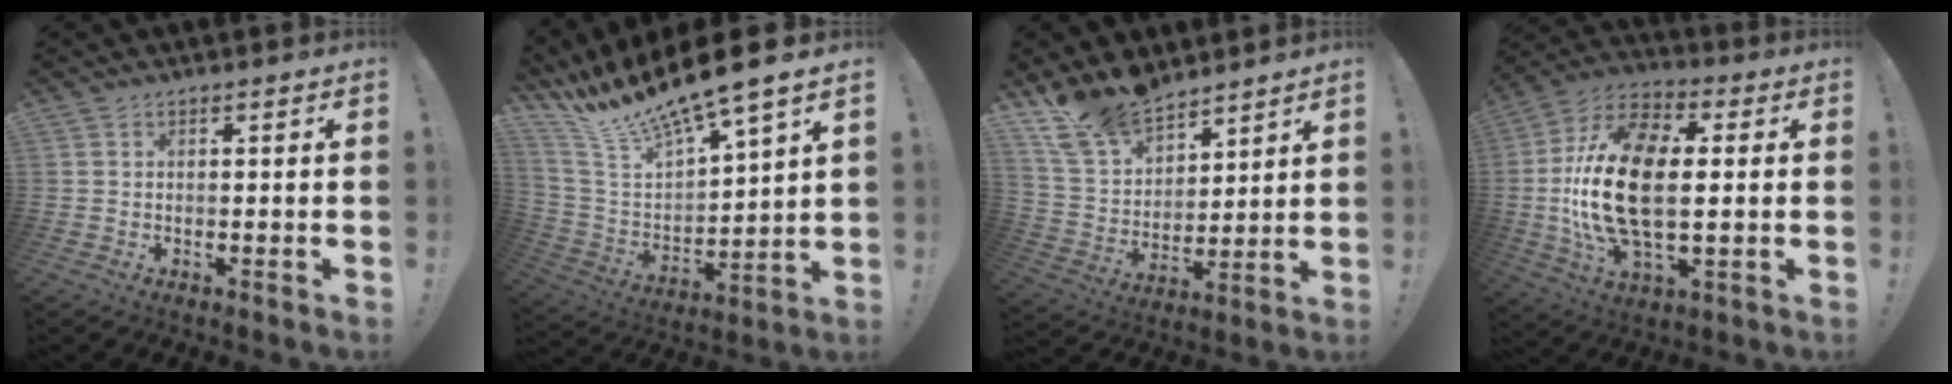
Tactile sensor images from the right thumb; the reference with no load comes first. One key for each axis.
{"total": 14.5, "fx": 11.8, "fy": 2.8, "fz": 8.0, "tx": -0.162, "ty": -0.090, "tz": 0.200}
{"total": 15.4, "fx": 13.3, "fy": 6.6, "fz": 3.8, "tx": -0.088, "ty": -0.104, "tz": 0.251}
{"total": 21.8, "fx": 0.0, "fy": 11.6, "fz": 18.4, "tx": -0.370, "ty": 0.000, "tz": 0.001}